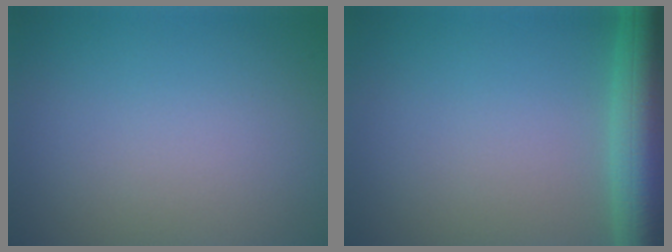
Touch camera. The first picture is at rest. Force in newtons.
{"total": 7.7, "press": 7.7, "slide": 0.3}